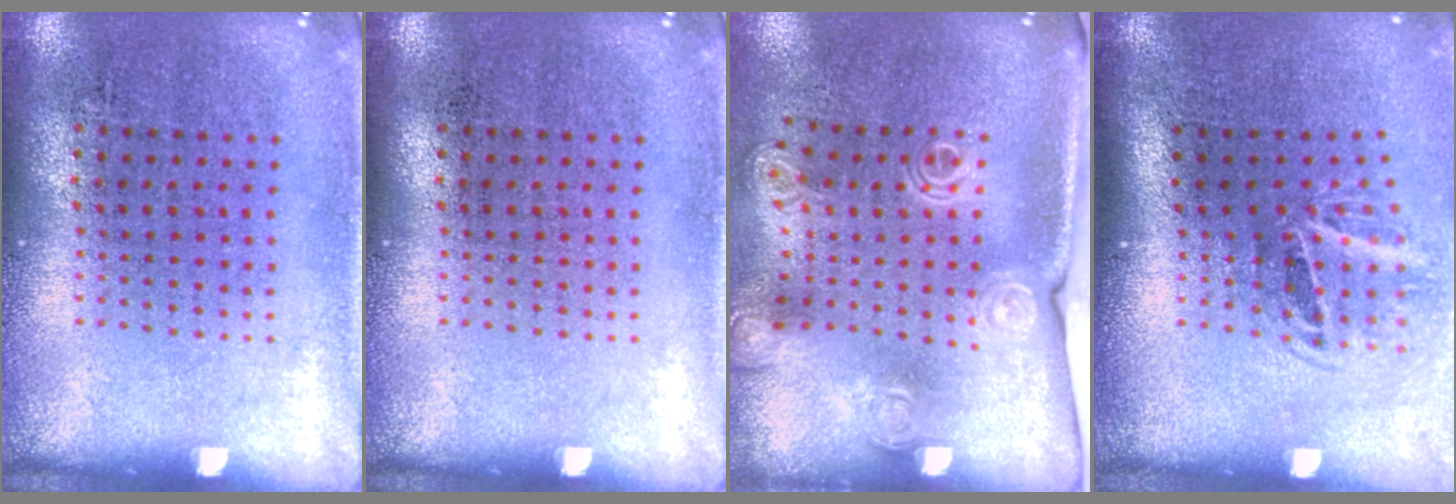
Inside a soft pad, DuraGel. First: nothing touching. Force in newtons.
{"total": 0.0}
{"total": 1.9, "press": 1.5, "slide": 1.3}
{"total": 2.0, "press": 1.3, "slide": 1.5}